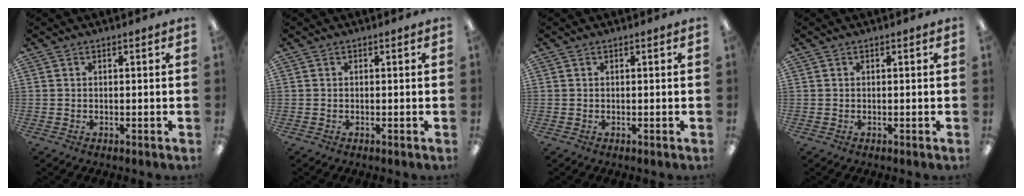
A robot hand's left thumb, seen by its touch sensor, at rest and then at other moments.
{"total": 0.0}
{"total": 0.0}
{"total": 0.0}